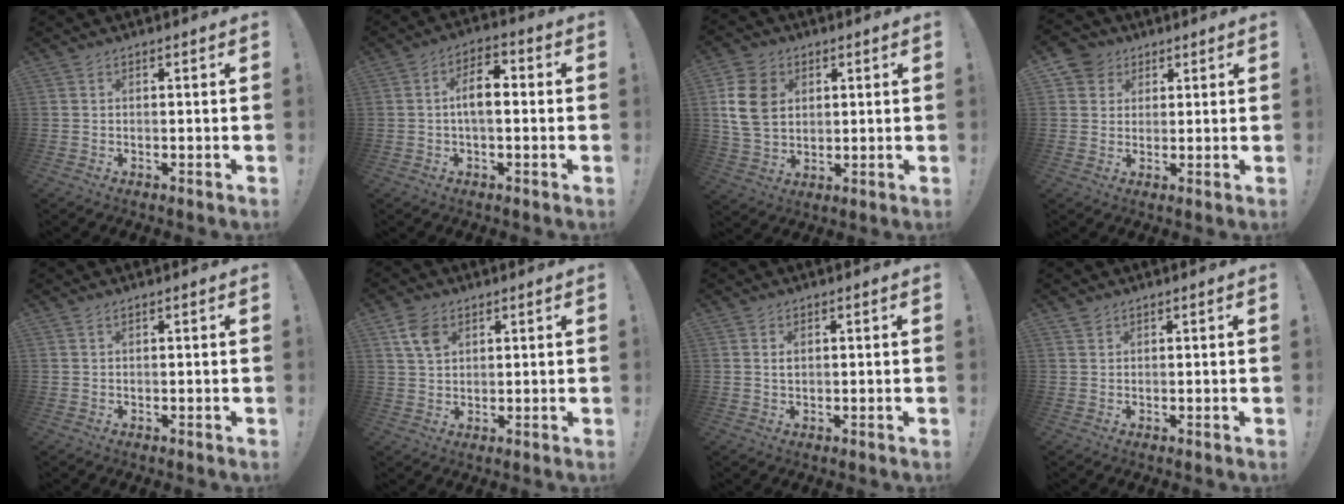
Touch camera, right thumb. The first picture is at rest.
{"total": 8.0, "force": [0.2, 4.0, 6.9], "torque": [-0.107, 0.003, 0.000]}
{"total": 12.3, "force": [3.6, 9.6, 6.8], "torque": [-0.127, -0.003, 0.073]}
{"total": 6.0, "force": [2.8, 5.2, 1.0], "torque": [-0.020, -0.010, 0.056]}
{"total": 0.7, "force": [0.5, 0.3, 0.4], "torque": [-0.009, 0.001, 0.009]}
{"total": 6.7, "force": [3.2, 4.5, 3.7], "torque": [-0.066, -0.004, 0.065]}
{"total": 1.1, "force": [0.7, 0.7, 0.5], "torque": [-0.008, -0.001, 0.011]}
{"total": 1.2, "force": [1.0, 0.5, 0.2], "torque": [0.003, -0.006, 0.019]}